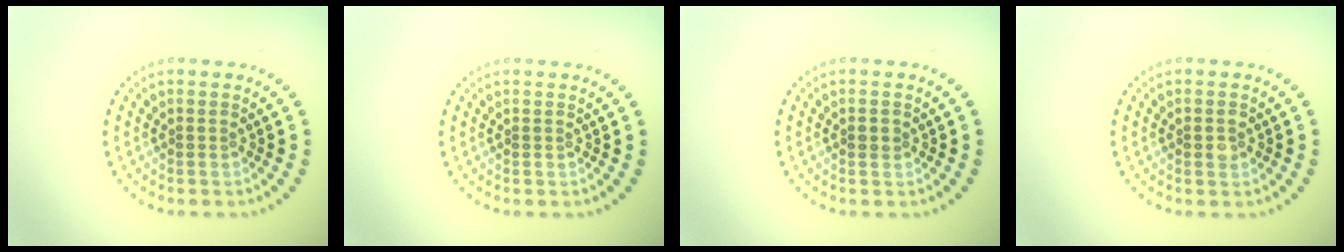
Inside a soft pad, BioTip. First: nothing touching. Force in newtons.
{"total": 0.0}
{"total": 1.2, "press": 1.2, "slide": 0.2}
{"total": 1.4, "press": 1.4, "slide": 0.0}